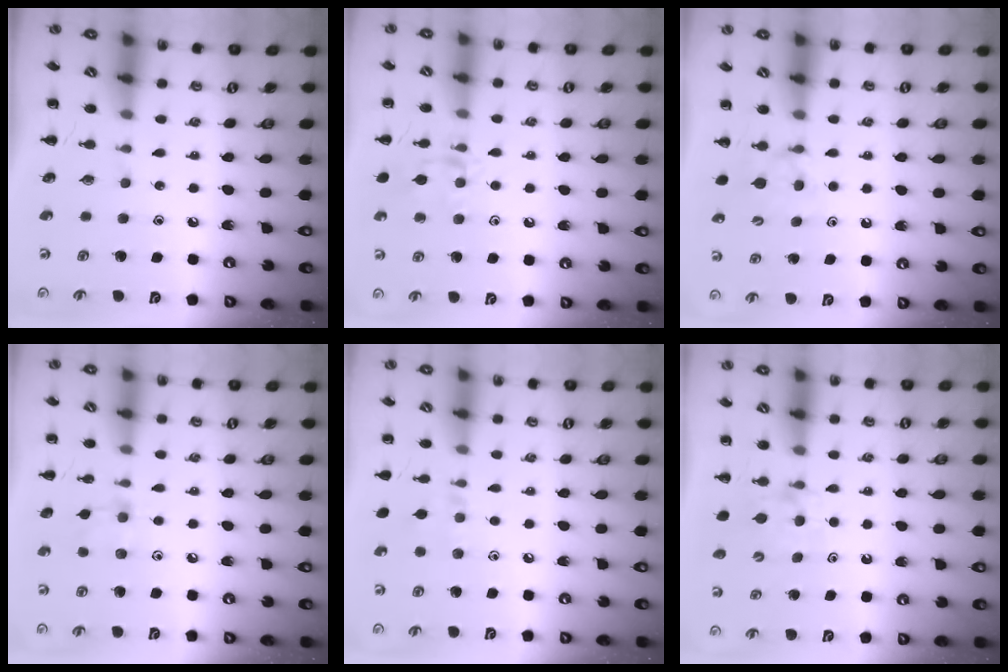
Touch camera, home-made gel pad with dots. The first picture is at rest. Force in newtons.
{"total": 11.4, "press": 11.3, "slide": 0.9}
{"total": 5.2, "press": 5.0, "slide": 1.5}
{"total": 6.8, "press": 6.5, "slide": 1.9}
{"total": 4.8, "press": 4.5, "slide": 1.7}
{"total": 5.3, "press": 5.0, "slide": 1.7}